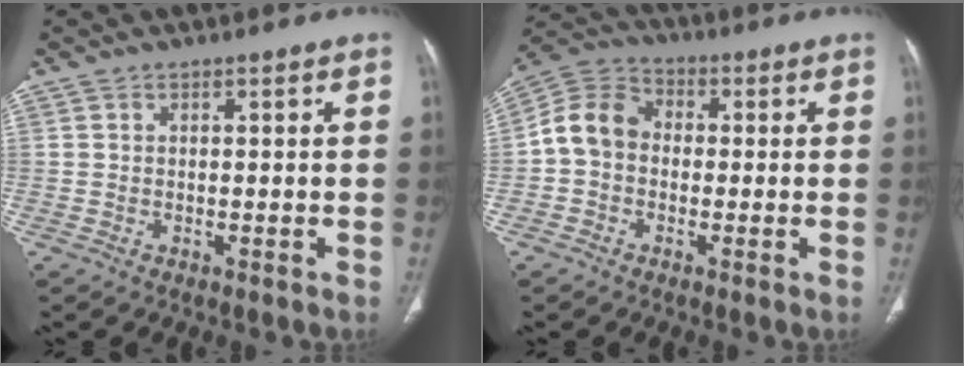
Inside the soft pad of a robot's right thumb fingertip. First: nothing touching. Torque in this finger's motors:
{"motor_torque": [-0.06, 0.22, 0.50, -0.59, 0.06]}